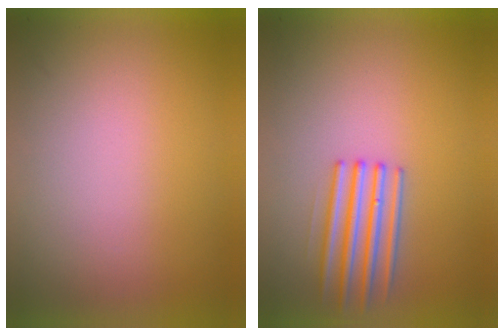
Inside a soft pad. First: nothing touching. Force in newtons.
{"total": 3.1}